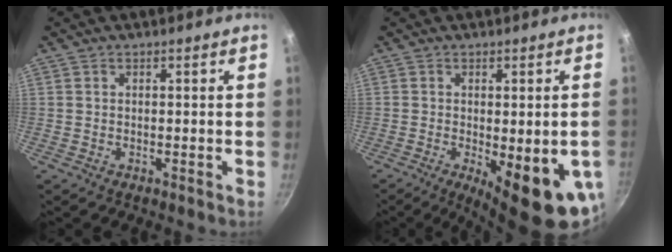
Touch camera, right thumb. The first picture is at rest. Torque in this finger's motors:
{"motor_torque": [0.14, 0.95, 0.24, -0.22, 0.38]}